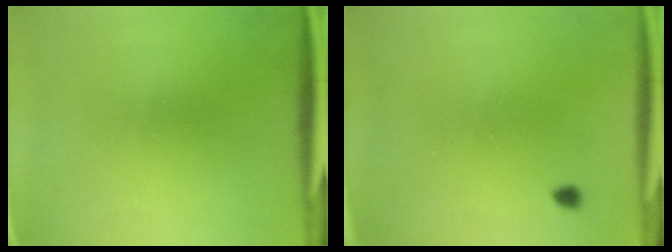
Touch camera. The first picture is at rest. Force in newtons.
{"total": 0.9}